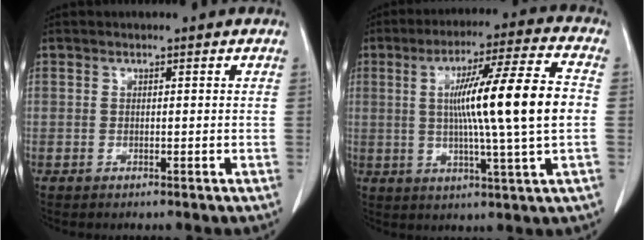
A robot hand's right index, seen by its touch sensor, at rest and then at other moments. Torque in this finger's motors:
{"motor_torque": [1.54, -0.07, 0.80, 0.21]}